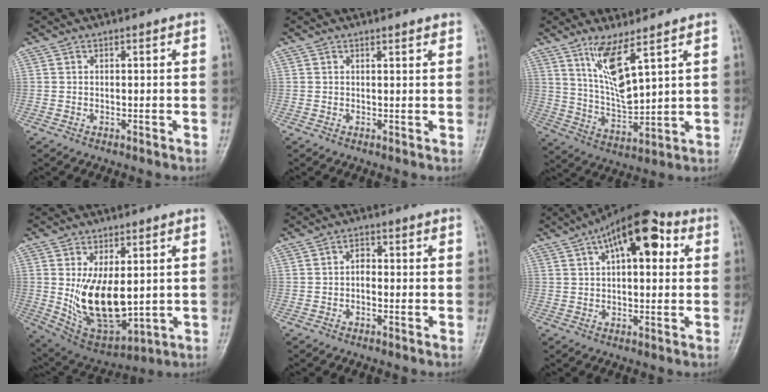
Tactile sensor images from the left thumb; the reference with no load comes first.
{"total": 1.2, "force": [1.1, 0.2, 0.6], "torque": [-0.003, -0.003, 0.015]}
{"total": 9.8, "force": [5.7, 2.1, 7.7], "torque": [-0.145, -0.045, 0.123]}
{"total": 14.8, "force": [0.8, 7.9, 12.5], "torque": [-0.190, -0.022, 0.039]}
{"total": 2.2, "force": [-0.3, 1.4, 1.7], "torque": [-0.020, 0.009, -0.012]}
{"total": 14.4, "force": [5.4, 6.6, 11.6], "torque": [-0.150, 0.020, 0.075]}